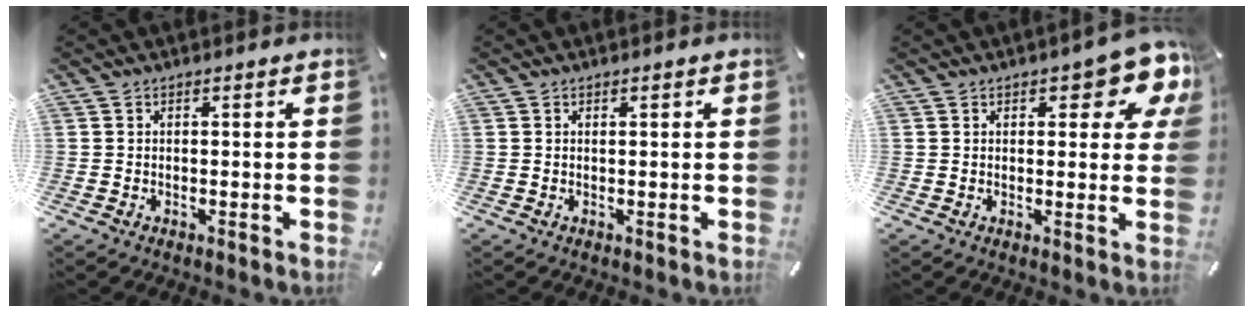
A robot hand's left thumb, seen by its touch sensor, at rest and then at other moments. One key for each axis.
{"total": 0.0}
{"total": 9.0, "fx": 4.9, "fy": 3.9, "fz": 6.4, "tx": -0.076, "ty": -0.024, "tz": 0.079}